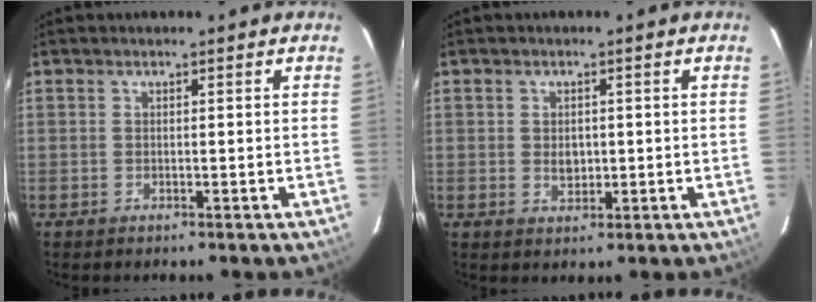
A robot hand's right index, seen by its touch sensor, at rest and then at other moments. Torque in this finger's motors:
{"motor_torque": [0.51, 0.17, 0.07, 0.00]}